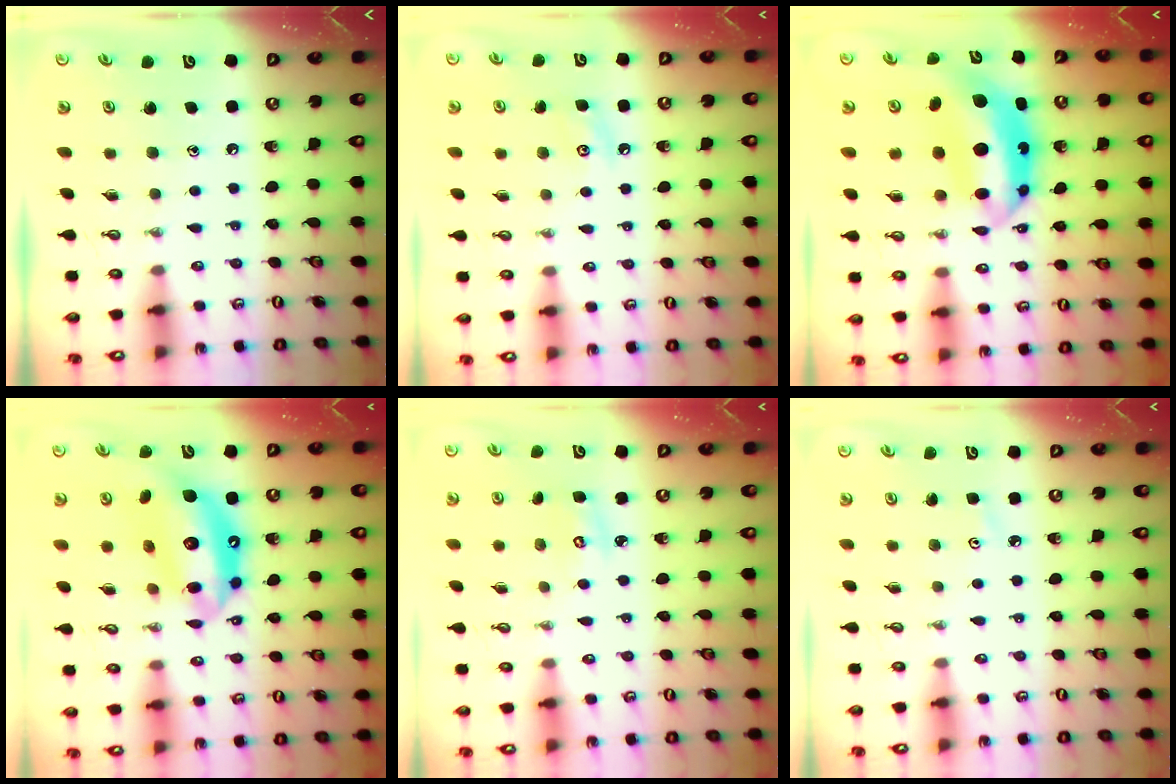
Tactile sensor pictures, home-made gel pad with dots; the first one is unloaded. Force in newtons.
{"total": 5.3, "press": 5.2, "slide": 0.8}
{"total": 9.1, "press": 9.0, "slide": 1.0}
{"total": 16.7, "press": 16.6, "slide": 1.9}
{"total": 3.8, "press": 3.8, "slide": 0.3}
{"total": 2.6, "press": 2.6, "slide": 0.5}